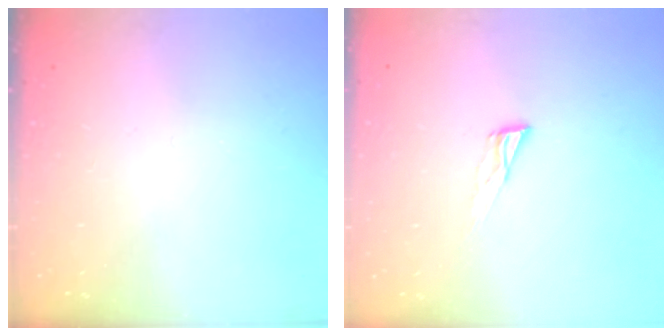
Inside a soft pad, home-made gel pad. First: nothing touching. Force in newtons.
{"total": 6.5, "press": 6.5, "slide": 0.4}